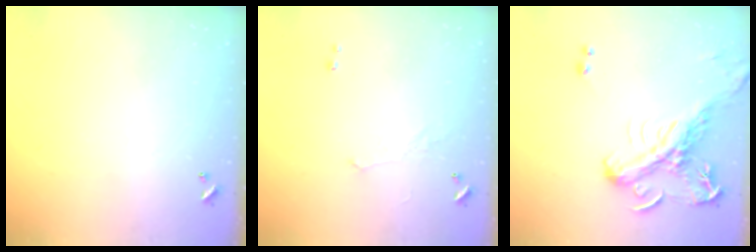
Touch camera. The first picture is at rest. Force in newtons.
{"total": 0.9, "press": 0.7, "slide": 0.5}
{"total": 3.4, "press": 3.2, "slide": 1.1}